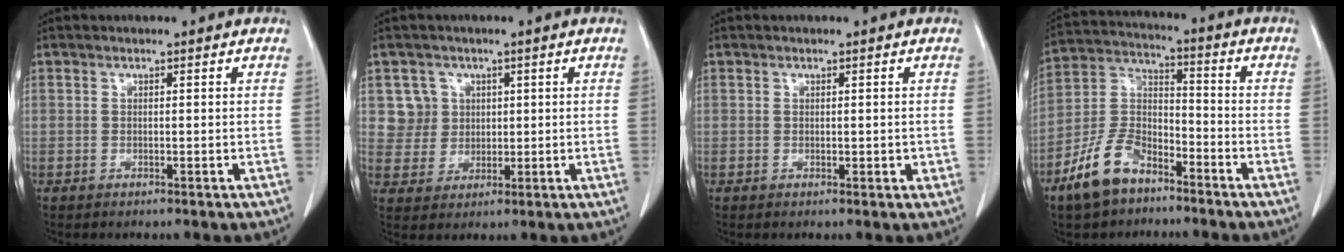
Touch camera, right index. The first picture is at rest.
{"total": 5.0, "force": [1.8, 4.7, -0.3], "torque": [0.014, 0.010, 0.039]}
{"total": 1.3, "force": [0.0, 0.6, 1.1], "torque": [-0.014, -0.003, 0.004]}
{"total": 10.9, "force": [-7.4, 5.3, 5.9], "torque": [-0.133, 0.002, -0.147]}